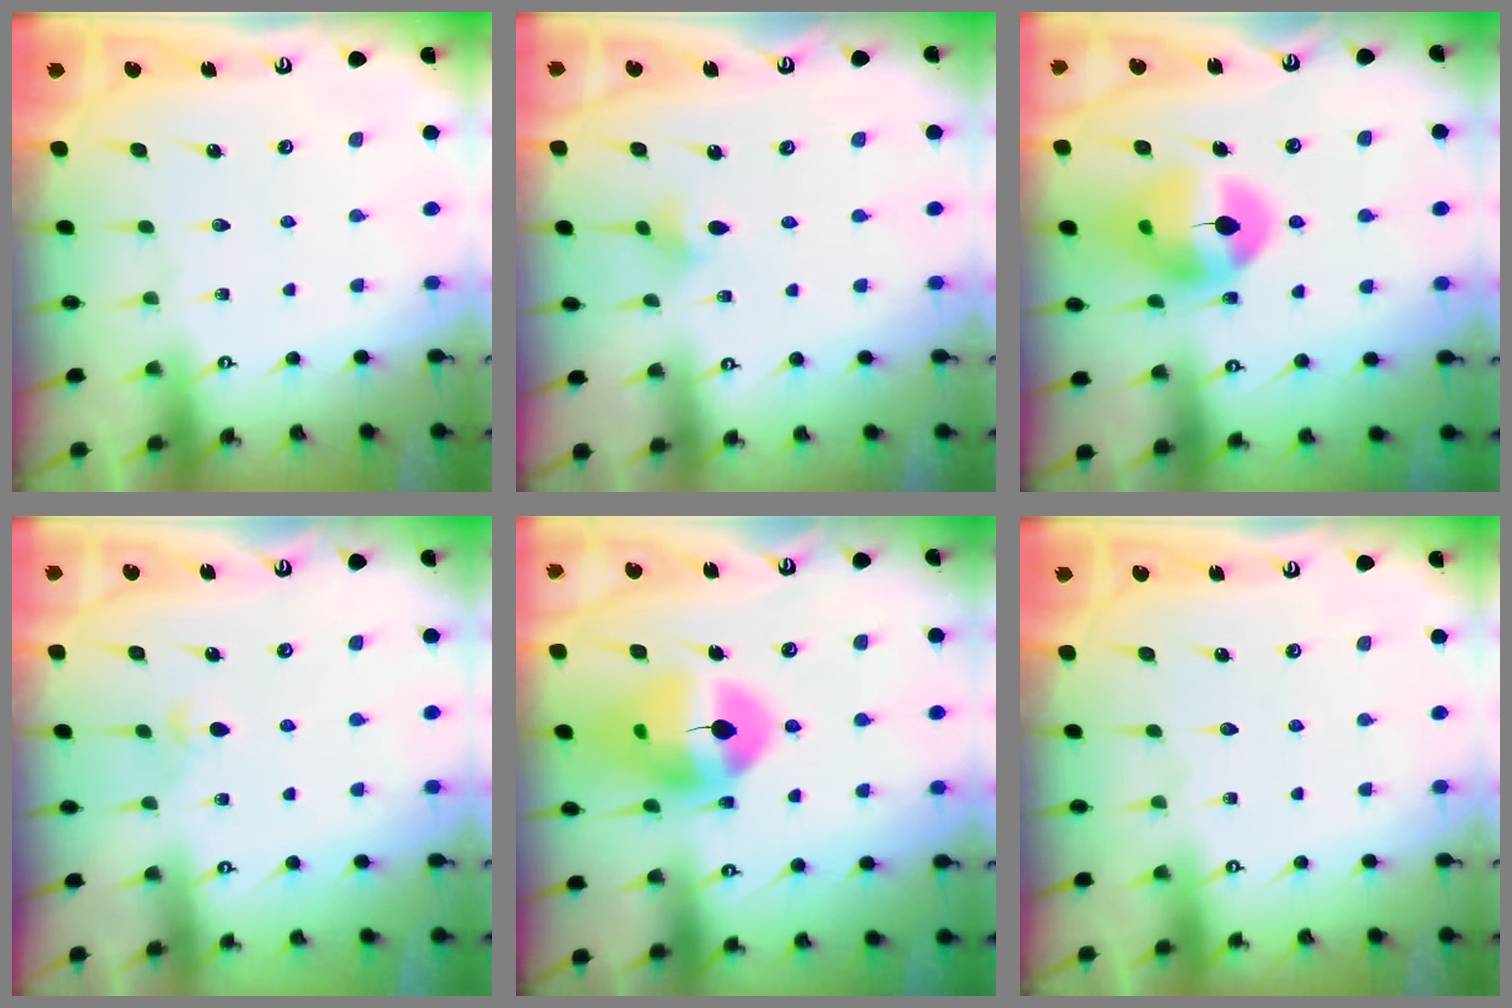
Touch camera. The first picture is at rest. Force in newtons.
{"total": 2.9, "press": 2.8, "slide": 0.6}
{"total": 14.5, "press": 14.4, "slide": 1.6}
{"total": 2.5, "press": 2.4, "slide": 0.6}
{"total": 15.5, "press": 15.4, "slide": 1.8}
{"total": 0.0}